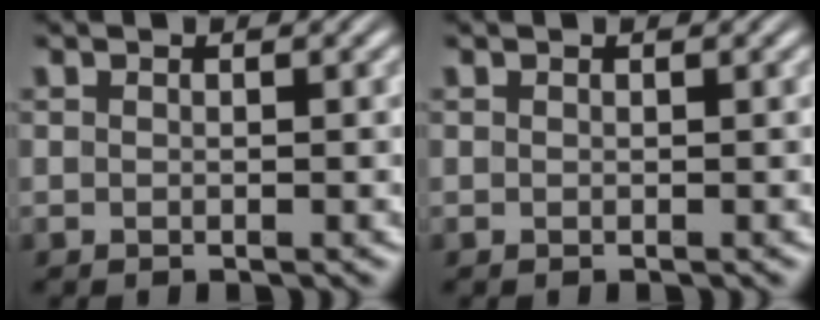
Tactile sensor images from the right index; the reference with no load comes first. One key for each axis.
{"total": 0.0}